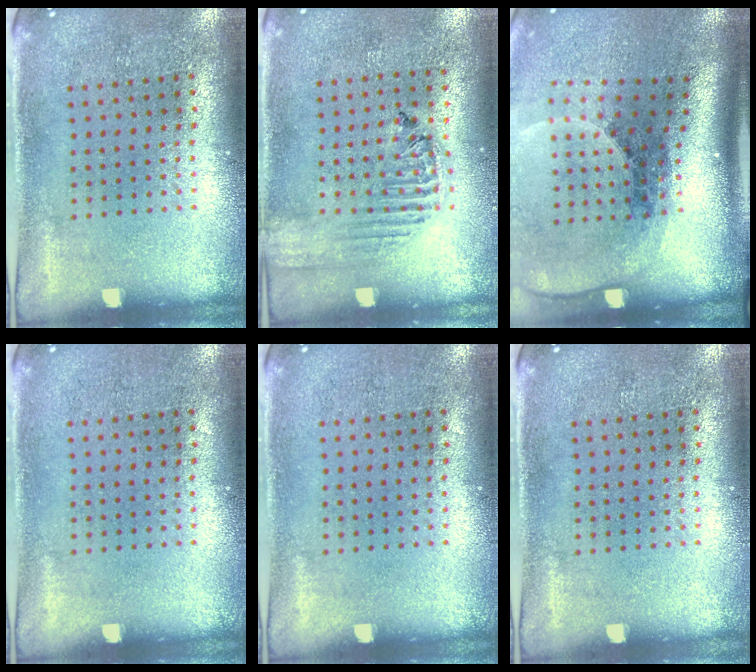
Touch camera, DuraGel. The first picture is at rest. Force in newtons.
{"total": 1.6, "press": 1.6, "slide": 0.4}
{"total": 2.7, "press": 1.9, "slide": 2.0}
{"total": 0.0}
{"total": 0.0}
{"total": 0.0}